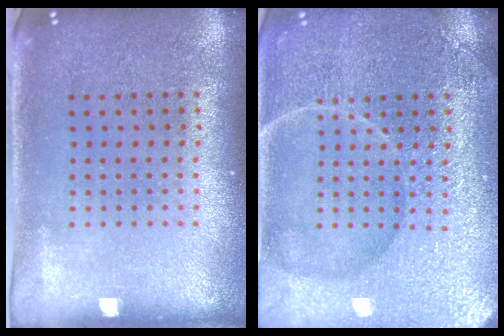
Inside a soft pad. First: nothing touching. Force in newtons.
{"total": 7.0, "press": 6.9, "slide": 1.0}